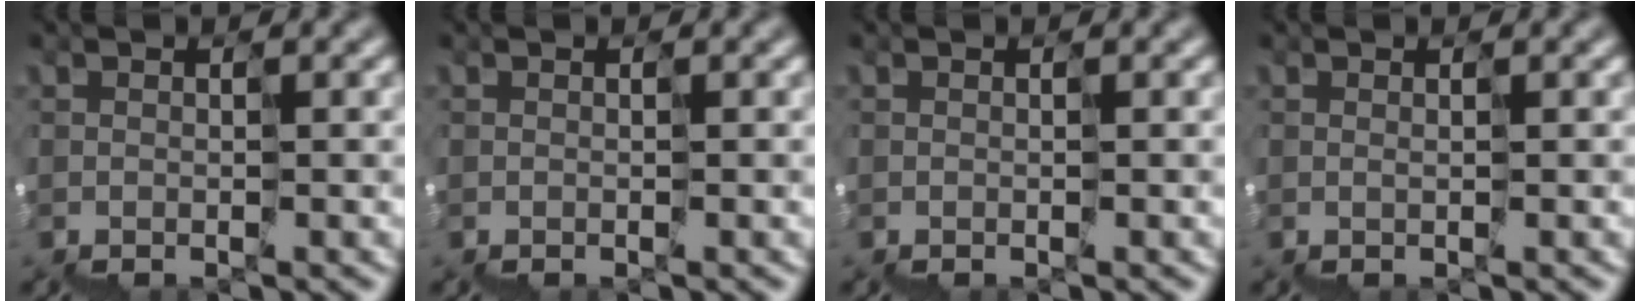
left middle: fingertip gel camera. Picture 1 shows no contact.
{"total": 0.0}
{"total": 0.0}
{"total": 0.7, "force": [0.6, -0.2, -0.1], "torque": [0.002, 0.004, 0.013]}